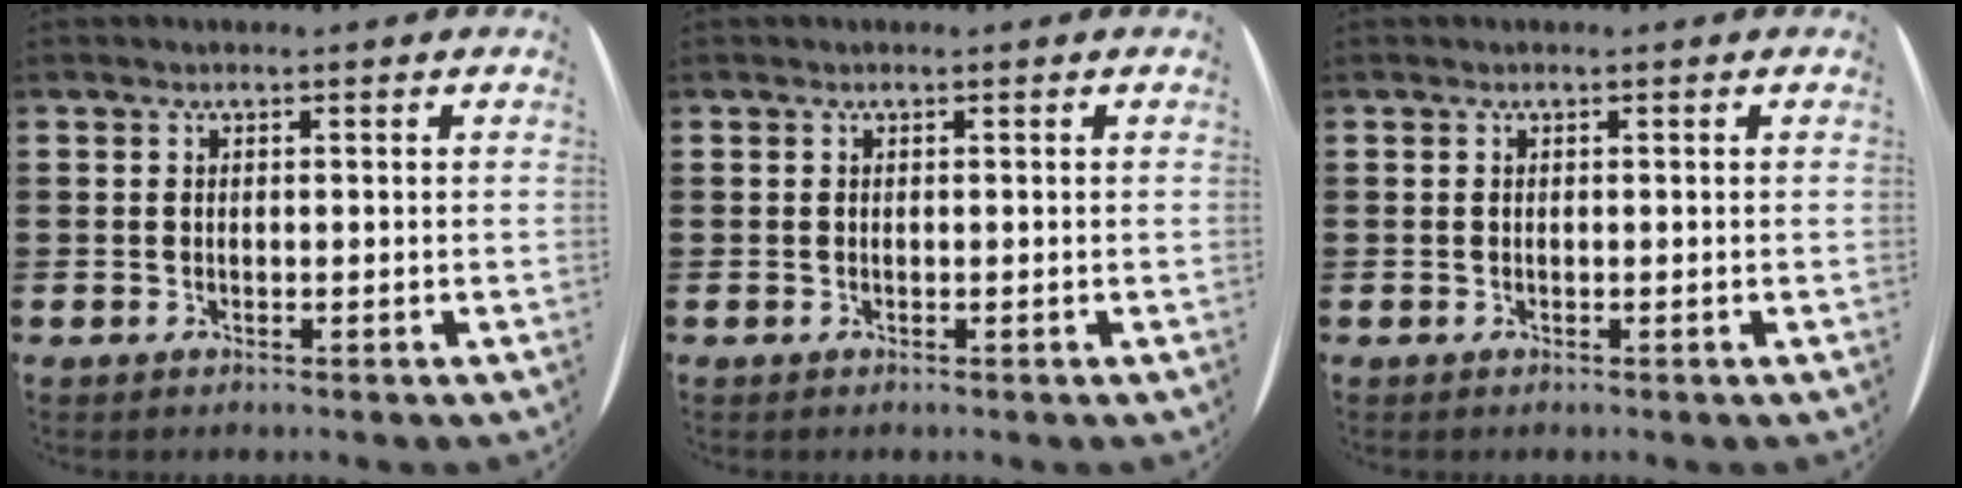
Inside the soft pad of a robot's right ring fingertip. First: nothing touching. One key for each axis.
{"total": 0.0}
{"total": 0.0}